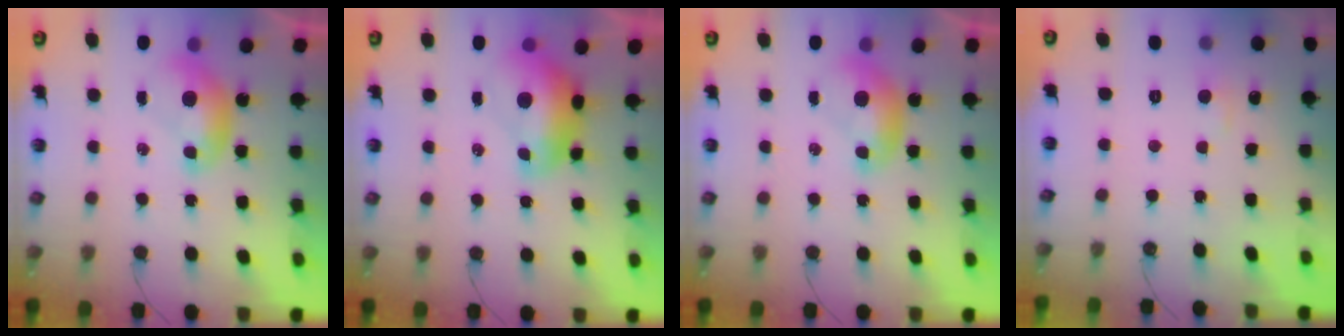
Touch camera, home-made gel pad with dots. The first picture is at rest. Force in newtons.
{"total": 2.8, "press": 2.7, "slide": 0.7}
{"total": 0.0}
{"total": 1.5, "press": 1.3, "slide": 0.7}